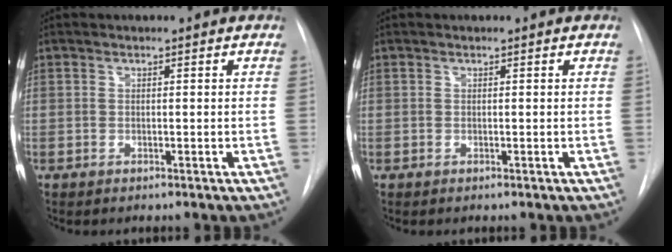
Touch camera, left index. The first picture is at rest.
{"total": 0.0}